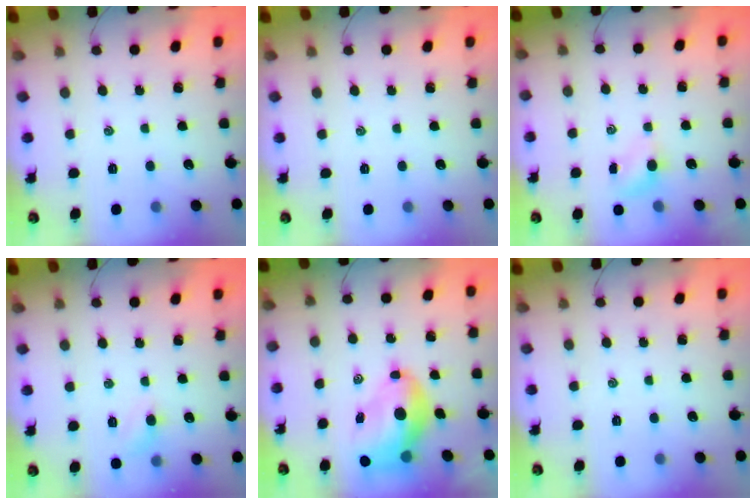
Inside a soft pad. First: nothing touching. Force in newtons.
{"total": 0.0}
{"total": 4.0, "press": 3.9, "slide": 1.0}
{"total": 4.5, "press": 4.3, "slide": 1.2}
{"total": 10.8, "press": 10.4, "slide": 3.2}
{"total": 0.0}